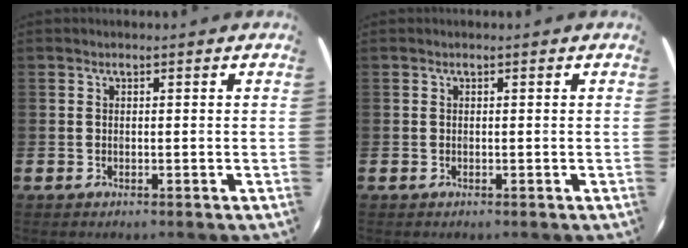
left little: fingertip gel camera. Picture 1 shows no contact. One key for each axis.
{"total": 0.0}